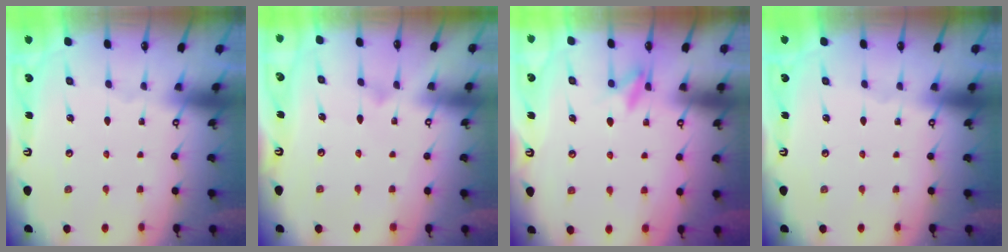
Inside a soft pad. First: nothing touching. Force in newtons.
{"total": 3.7, "press": 3.7, "slide": 0.3}
{"total": 8.5, "press": 8.3, "slide": 1.9}
{"total": 0.0}